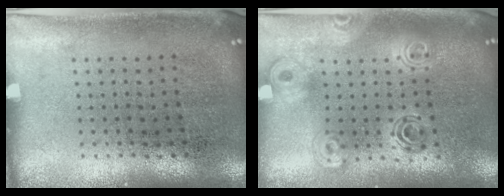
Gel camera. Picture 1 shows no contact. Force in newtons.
{"total": 1.7, "press": 1.5, "slide": 0.8}